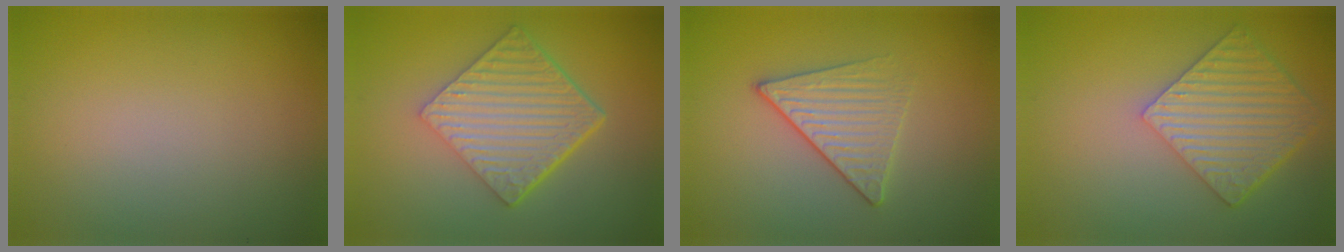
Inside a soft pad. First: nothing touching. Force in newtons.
{"total": 6.7, "press": 4.7, "slide": 4.8}
{"total": 2.7, "press": 2.4, "slide": 1.2}
{"total": 6.1, "press": 4.5, "slide": 4.1}